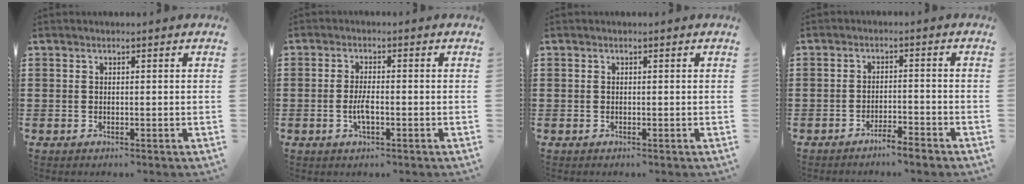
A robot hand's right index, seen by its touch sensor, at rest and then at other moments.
{"total": 3.3, "force": [-0.9, 1.0, 3.0], "torque": [-0.061, -0.001, -0.018]}
{"total": 0.0}
{"total": 2.7, "force": [-2.7, -0.1, 0.6], "torque": [-0.014, 0.001, -0.054]}